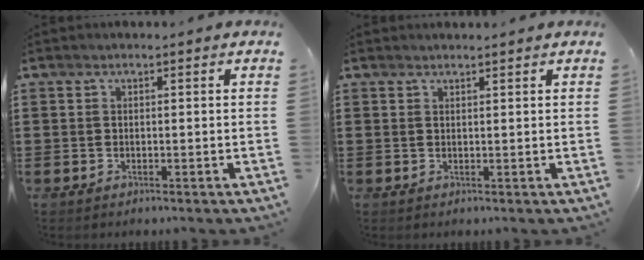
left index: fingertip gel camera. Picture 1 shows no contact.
{"total": 0.9, "force": [0.9, -0.1, 0.2], "torque": [-0.005, -0.003, 0.018]}